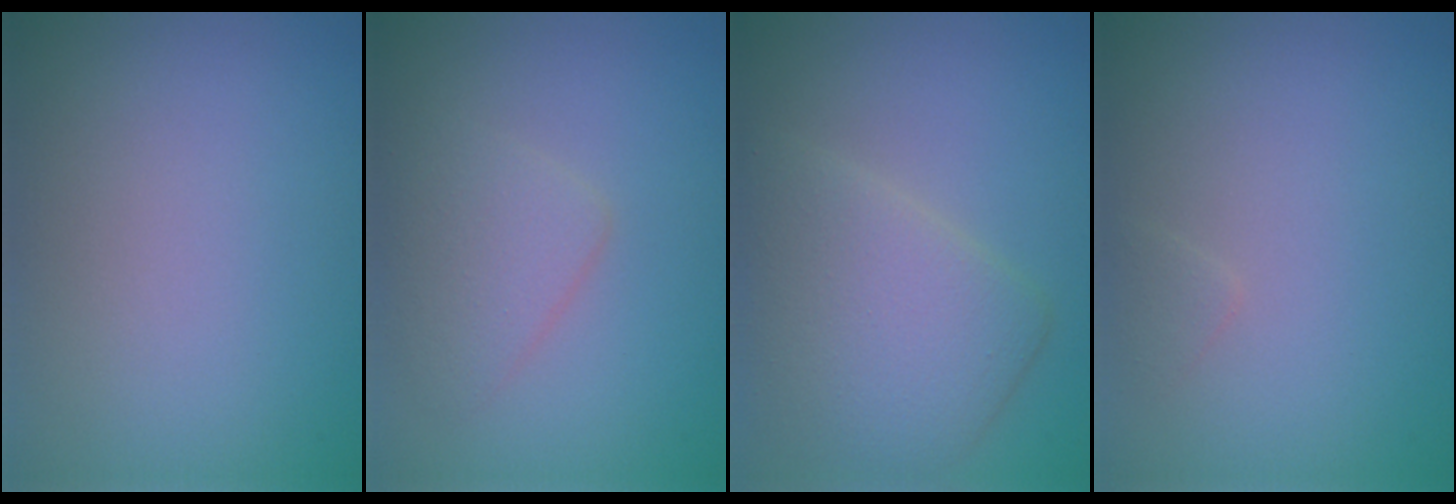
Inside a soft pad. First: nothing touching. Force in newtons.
{"total": 2.5, "press": 2.5, "slide": 0.2}
{"total": 5.8, "press": 5.8, "slide": 0.2}
{"total": 0.6, "press": 0.6, "slide": 0.0}